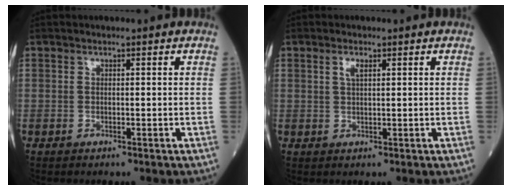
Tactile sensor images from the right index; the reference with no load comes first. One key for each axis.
{"total": 1.7, "fx": 0.8, "fy": 0.5, "fz": 1.4, "tx": -0.030, "ty": 0.002, "tz": 0.016}